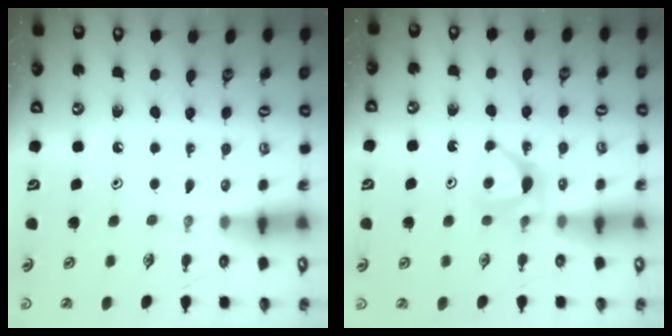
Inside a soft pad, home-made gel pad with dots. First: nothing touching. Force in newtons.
{"total": 5.6, "press": 5.5, "slide": 0.7}